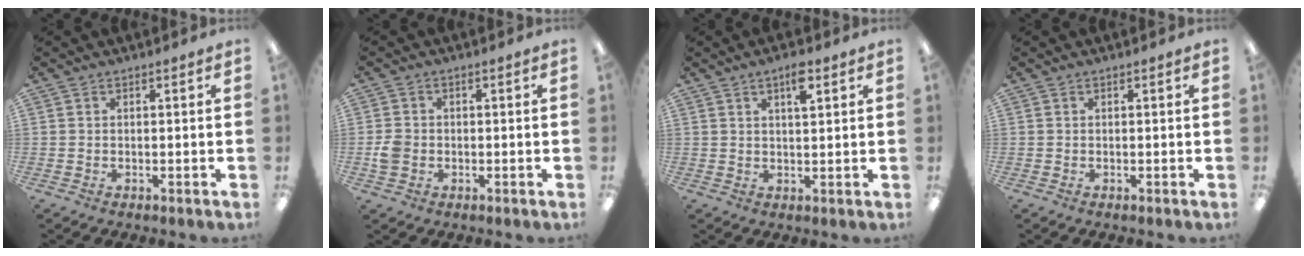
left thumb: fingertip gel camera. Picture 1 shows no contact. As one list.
[{"total": 3.5, "force": [-0.8, 3.0, 1.7], "torque": [-0.027, 0.007, -0.013]}, {"total": 4.8, "force": [2.9, 1.4, 3.6], "torque": [-0.054, -0.005, 0.044]}, {"total": 0.0}]